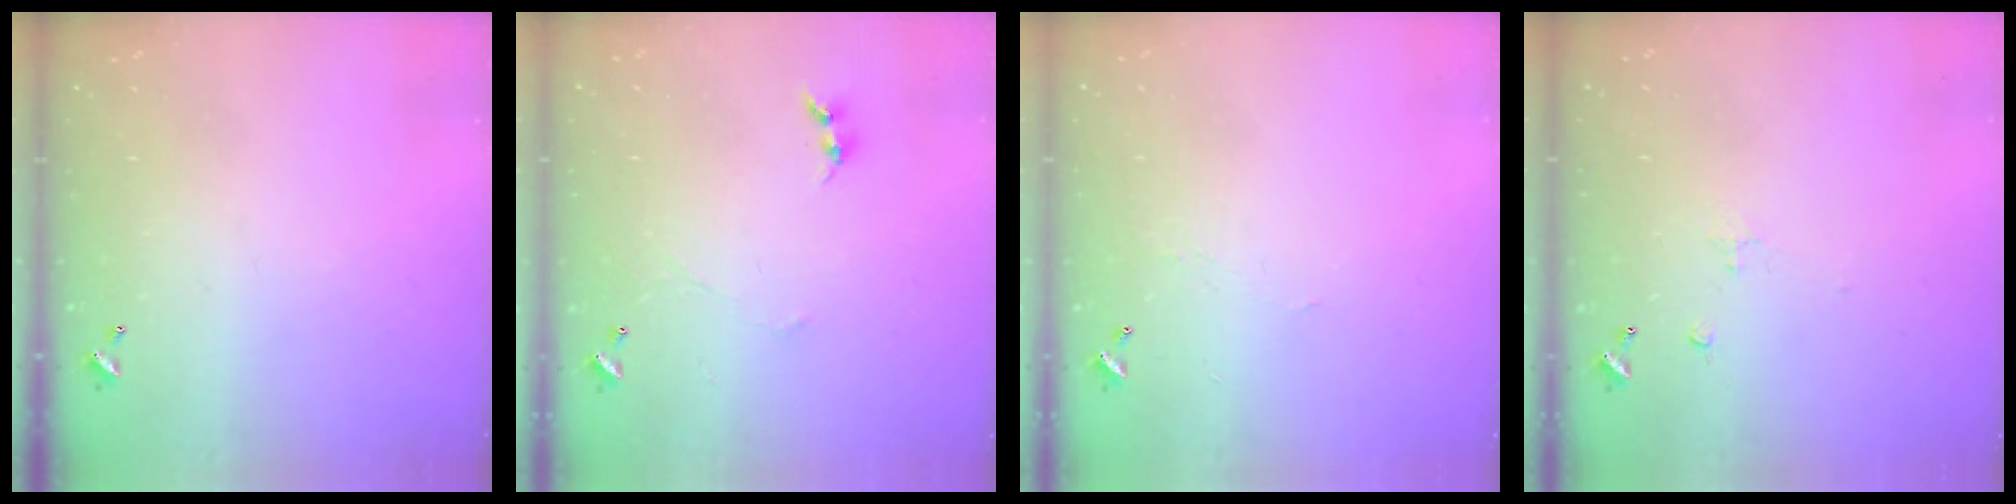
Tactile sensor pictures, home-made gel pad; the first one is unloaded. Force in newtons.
{"total": 1.5, "press": 1.4, "slide": 0.5}
{"total": 0.8, "press": 0.7, "slide": 0.4}
{"total": 1.1, "press": 0.9, "slide": 0.5}